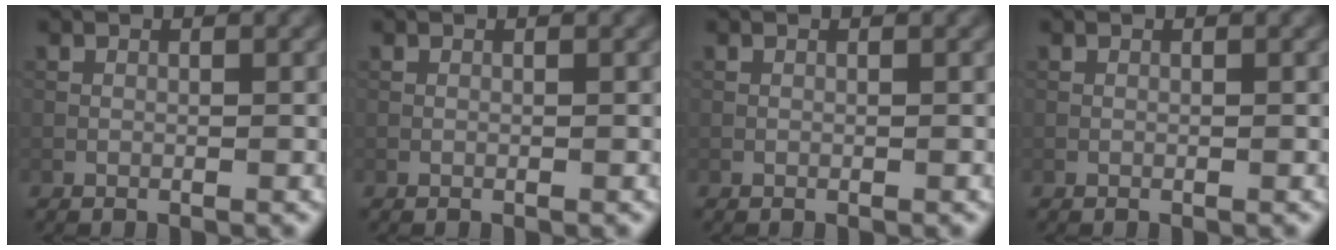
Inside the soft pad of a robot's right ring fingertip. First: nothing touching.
{"total": 0.0}
{"total": 0.0}
{"total": 0.0}